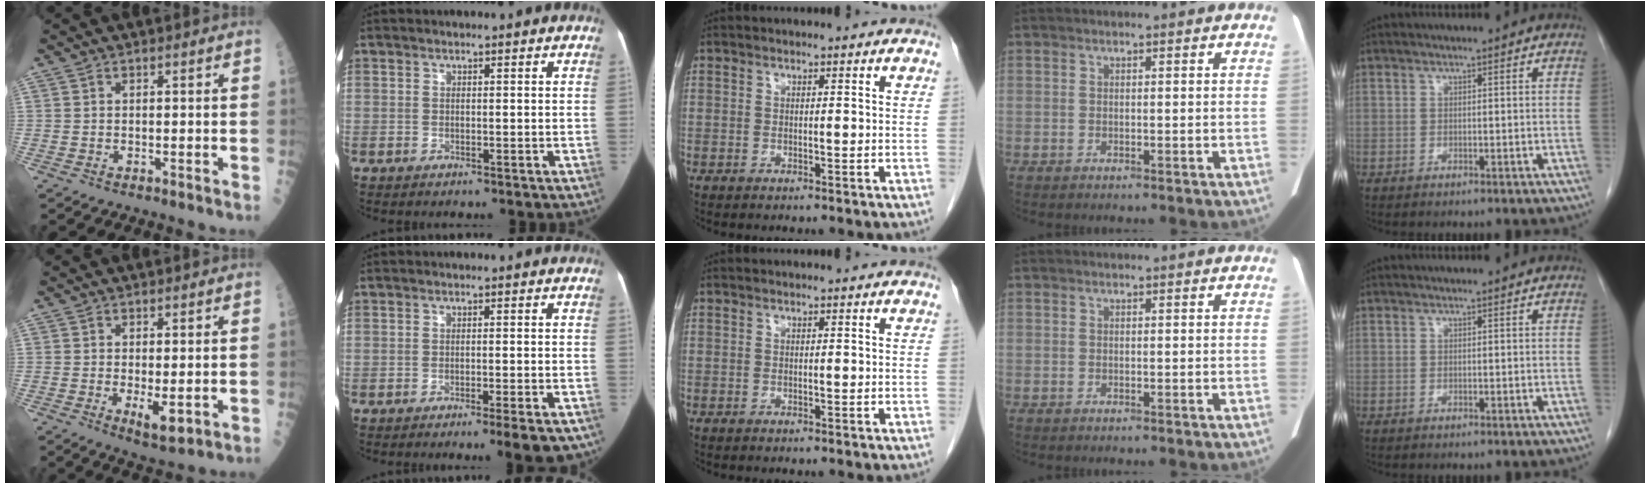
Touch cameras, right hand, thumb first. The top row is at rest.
{"thumb": {"total": 4.6, "force": [-0.6, 1.8, 4.2], "torque": [-0.062, -0.012, -0.002]}, "index": {"total": 5.2, "force": [-3.7, 0.2, 3.7], "torque": [-0.037, -0.003, -0.049]}}